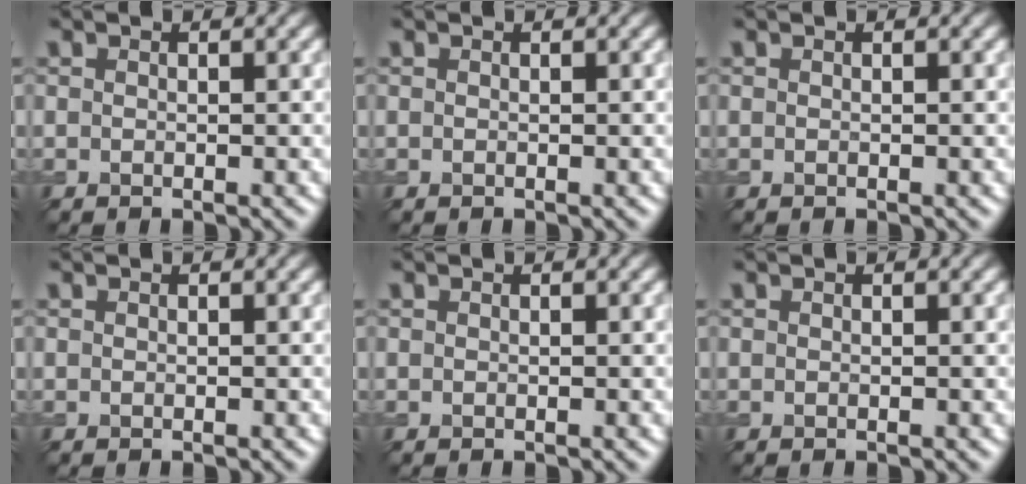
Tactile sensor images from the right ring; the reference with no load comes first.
{"total": 0.0}
{"total": 0.0}
{"total": 0.0}
{"total": 0.0}
{"total": 0.0}